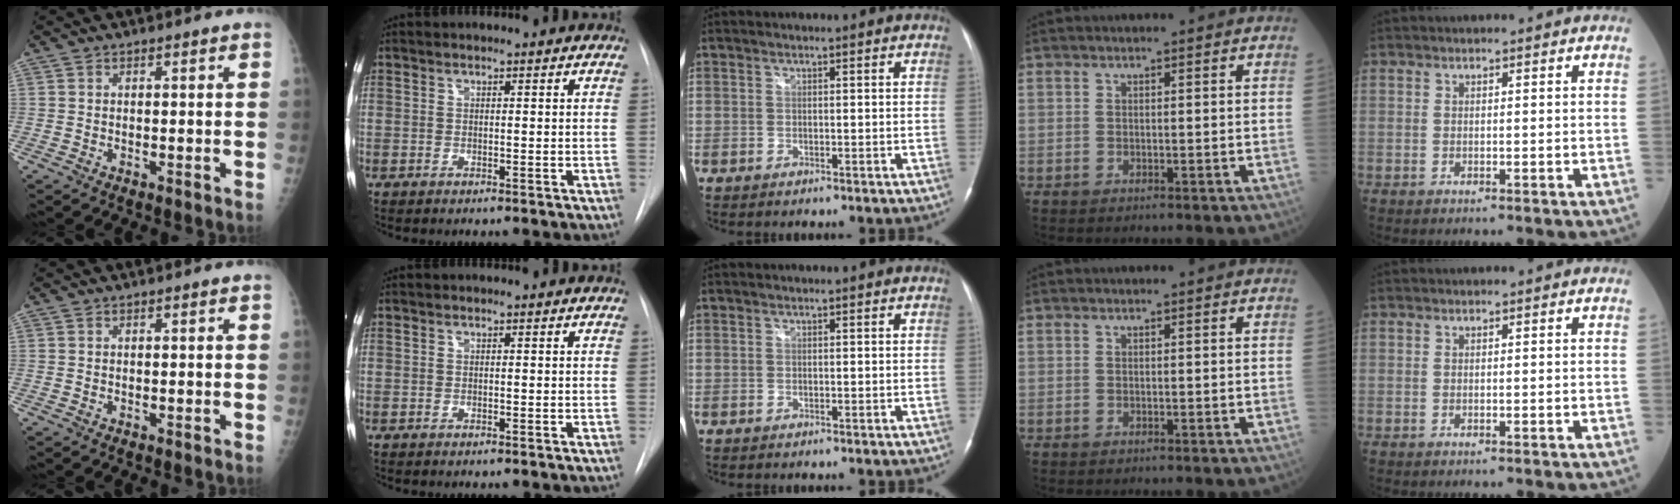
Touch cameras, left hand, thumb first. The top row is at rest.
{}